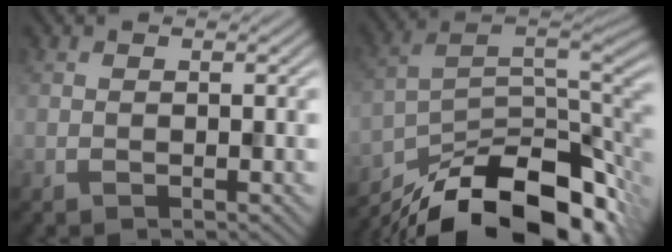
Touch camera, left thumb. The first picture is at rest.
{"total": 16.4, "force": [-11.6, 6.3, 9.7], "torque": [-0.188, -0.023, -0.182]}